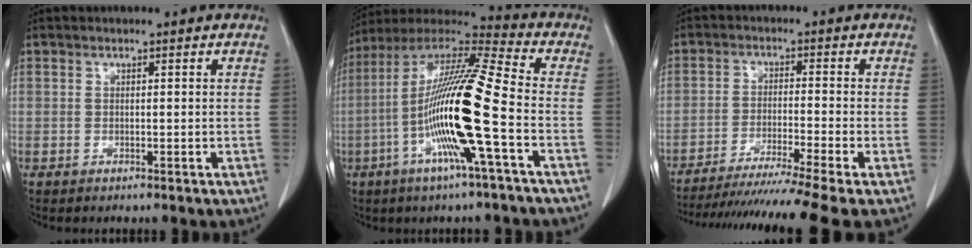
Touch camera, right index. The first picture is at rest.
{"total": 18.1, "force": [-4.7, -0.4, 17.5], "torque": [-0.340, -0.005, -0.101]}
{"total": 14.7, "force": [-12.3, -2.6, 7.5], "torque": [-0.116, -0.034, -0.195]}